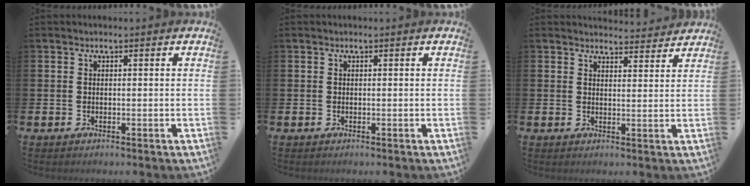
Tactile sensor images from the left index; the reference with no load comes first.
{"total": 0.0}
{"total": 3.6, "force": [3.5, 0.5, 0.0], "torque": [0.003, -0.026, 0.063]}